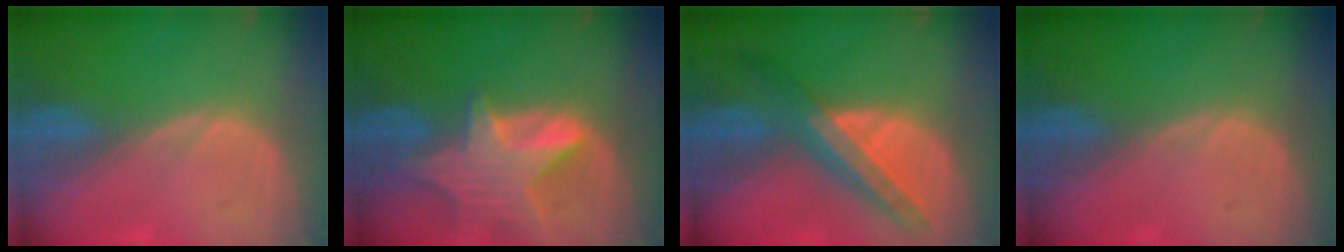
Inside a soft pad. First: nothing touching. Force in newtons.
{"total": 8.5, "press": 7.6, "slide": 3.7}
{"total": 8.6, "press": 7.5, "slide": 4.2}
{"total": 0.0}